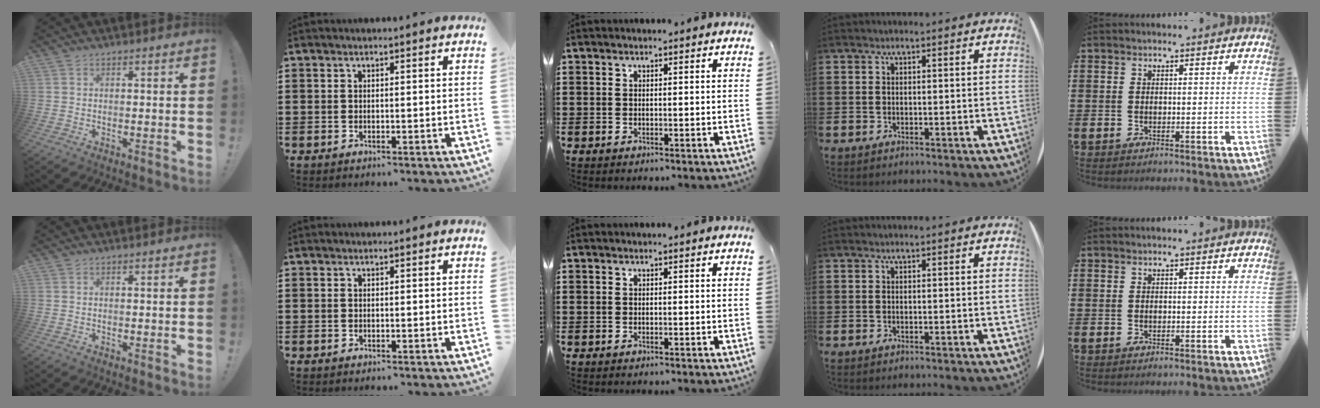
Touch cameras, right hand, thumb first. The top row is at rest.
{}